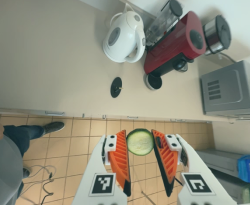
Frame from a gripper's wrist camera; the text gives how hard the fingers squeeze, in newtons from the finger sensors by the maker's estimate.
{"total": 8.2, "left": 8.2, "right": 8.3}